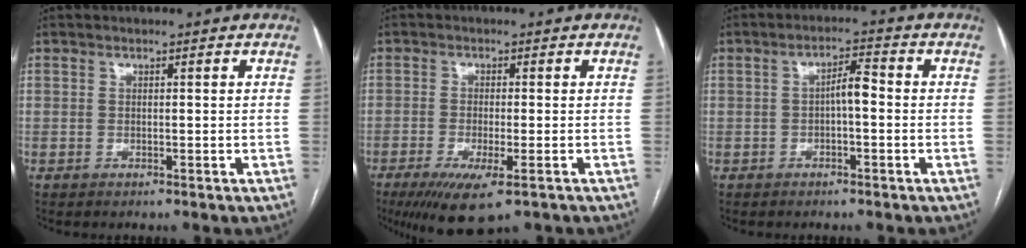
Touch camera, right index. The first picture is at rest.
{"total": 8.3, "force": [-5.0, 1.5, 6.4], "torque": [-0.106, -0.023, -0.078]}
{"total": 3.5, "force": [-0.4, 0.9, 3.3], "torque": [-0.054, 0.013, -0.006]}